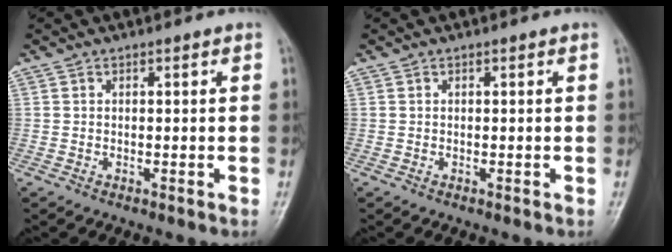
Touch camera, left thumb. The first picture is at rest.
{"total": 0.0}